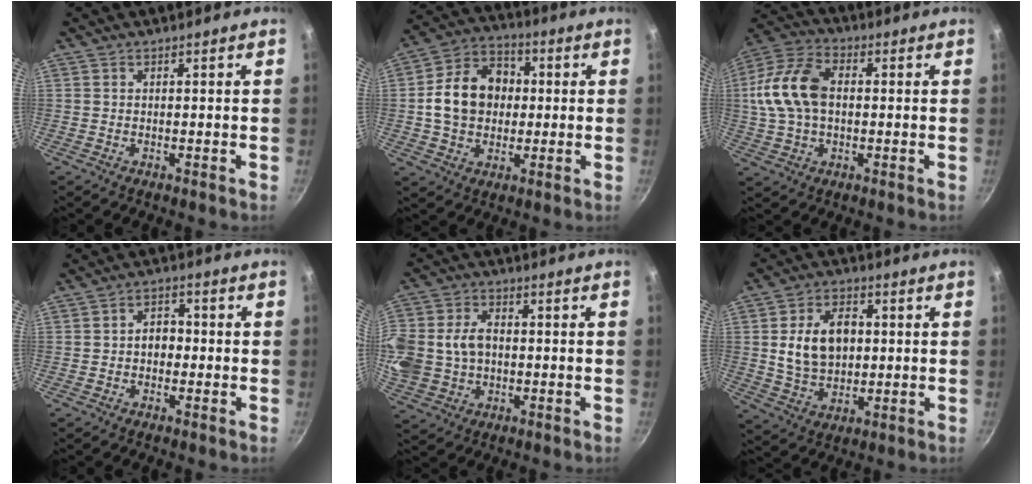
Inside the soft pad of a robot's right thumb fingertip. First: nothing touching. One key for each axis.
{"total": 13.9, "fx": 0.6, "fy": 11.0, "fz": 8.6, "tx": -0.118, "ty": 0.027, "tz": 0.000}
{"total": 14.3, "fx": 0.9, "fy": 9.3, "fz": 10.8, "tx": -0.206, "ty": 0.027, "tz": 0.004}
{"total": 4.0, "fx": -0.6, "fy": 3.1, "fz": 2.4, "tx": -0.010, "ty": 0.015, "tz": -0.015}
{"total": 17.1, "fx": -0.1, "fy": 13.6, "fz": 10.4, "tx": -0.248, "ty": 0.041, "tz": 0.006}
{"total": 12.0, "fx": 1.4, "fy": 8.4, "fz": 8.4, "tx": -0.123, "ty": 0.001, "tz": 0.028}